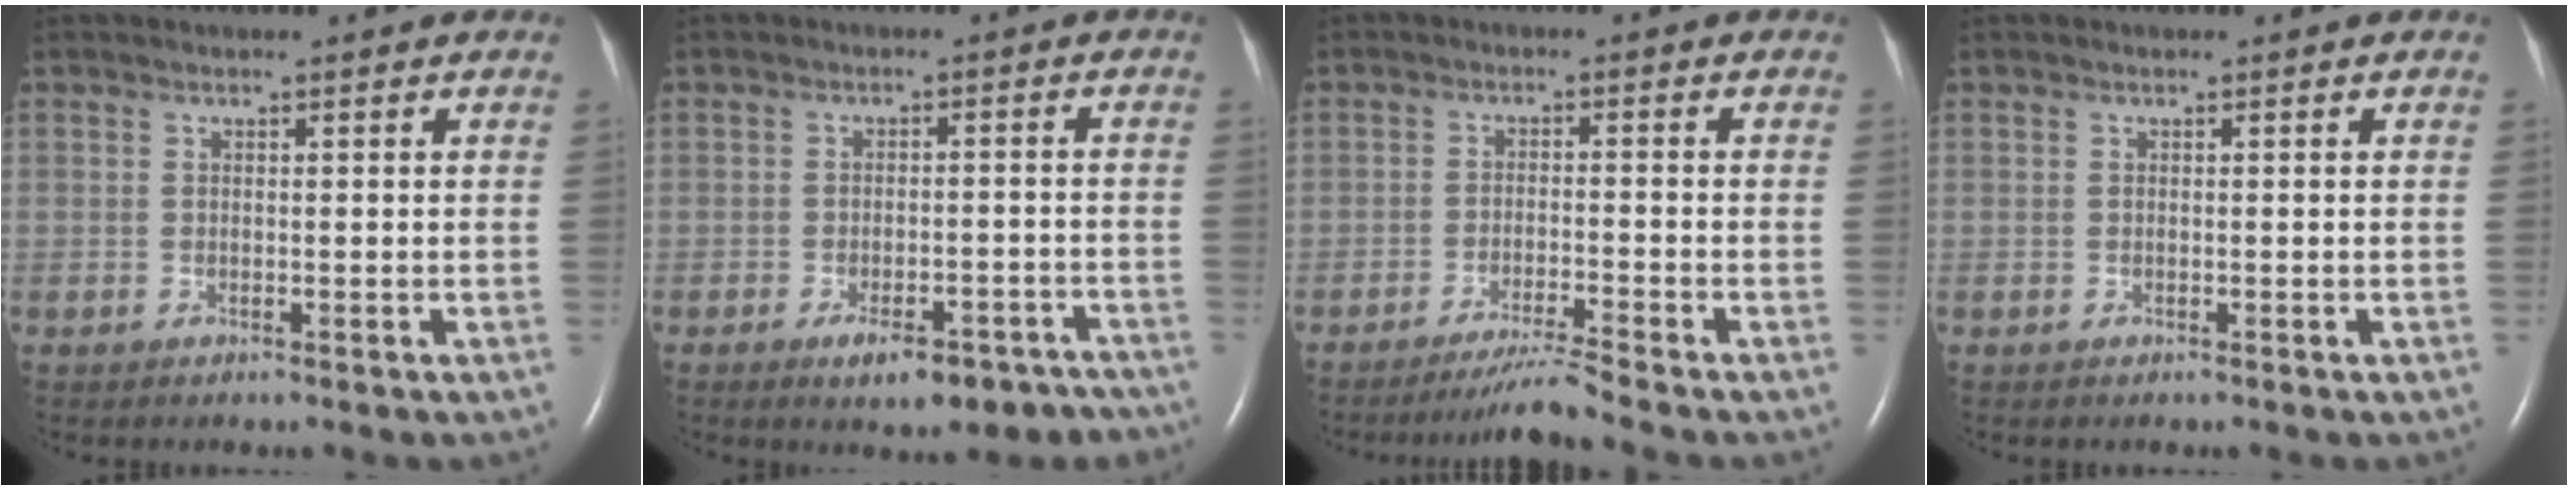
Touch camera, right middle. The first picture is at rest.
{"total": 9.6, "force": [-7.5, 3.4, 5.0], "torque": [-0.048, 0.011, -0.097]}
{"total": 4.5, "force": [-4.0, -1.9, 1.2], "torque": [-0.028, -0.022, -0.074]}
{"total": 0.0}